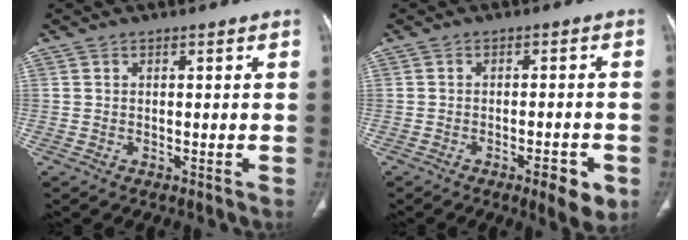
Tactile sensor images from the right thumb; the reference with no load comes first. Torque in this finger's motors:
{"motor_torque": [0.62, 0.85, -0.17, -0.06, 0.22]}